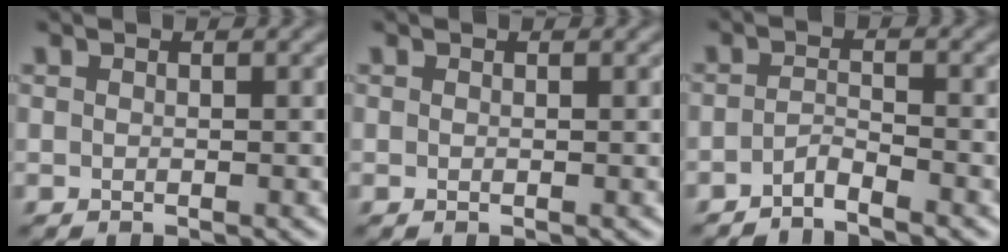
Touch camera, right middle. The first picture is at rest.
{"total": 0.0}
{"total": 1.7, "force": [-1.4, 0.1, 0.9], "torque": [-0.019, 0.002, -0.033]}